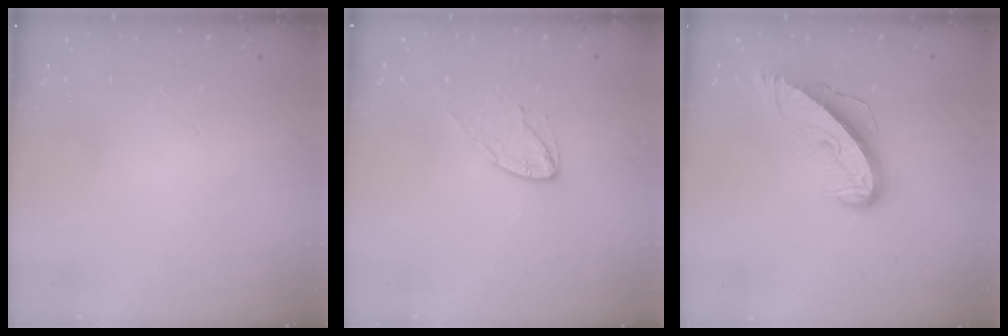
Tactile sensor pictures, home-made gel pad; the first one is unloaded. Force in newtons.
{"total": 6.9, "press": 6.9, "slide": 0.4}
{"total": 9.8, "press": 9.8, "slide": 0.4}